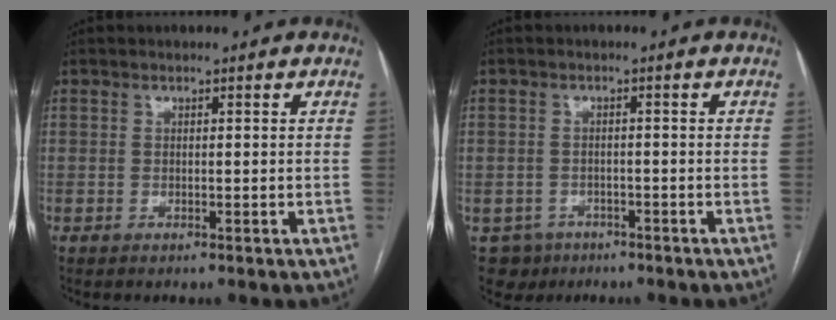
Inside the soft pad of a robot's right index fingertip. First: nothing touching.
{"total": 4.6, "force": [-2.5, 3.8, 0.1], "torque": [0.003, 0.007, -0.036]}